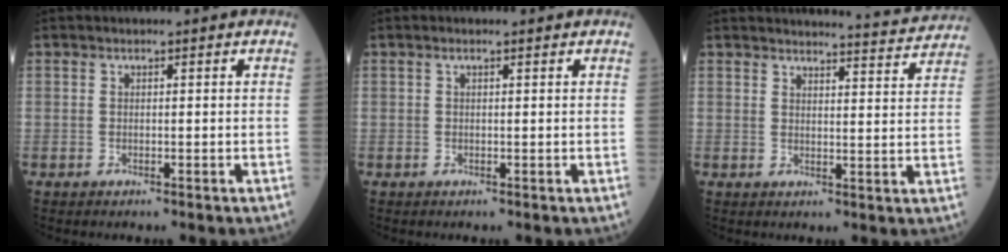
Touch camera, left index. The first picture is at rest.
{"total": 0.6, "force": [0.4, 0.2, 0.5], "torque": [-0.012, 0.003, 0.007]}
{"total": 9.8, "force": [9.7, 0.2, 1.2], "torque": [-0.009, -0.015, 0.106]}